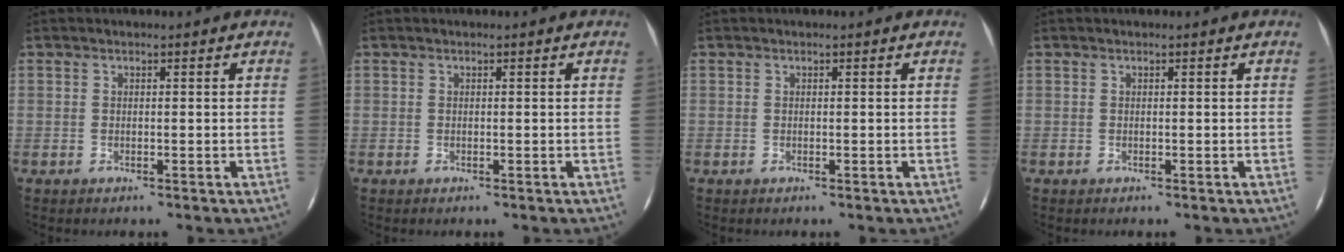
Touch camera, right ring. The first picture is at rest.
{"total": 0.0}
{"total": 0.0}
{"total": 0.0}